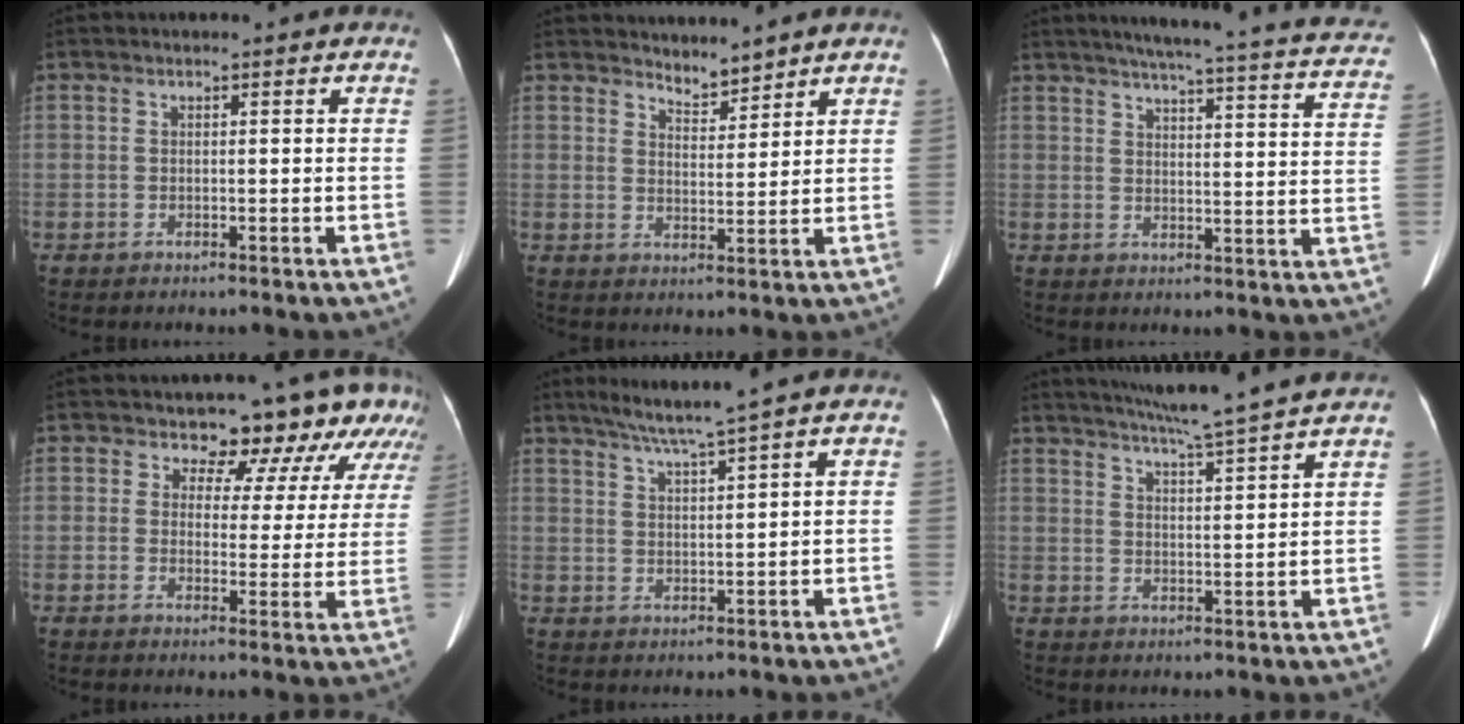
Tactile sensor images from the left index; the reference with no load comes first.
{"total": 3.3, "force": [3.2, 0.6, 0.3], "torque": [-0.008, 0.001, 0.057]}
{"total": 26.4, "force": [23.2, 2.2, 12.5], "torque": [-0.167, -0.037, 0.260]}
{"total": 12.2, "force": [9.8, 5.2, 5.0], "torque": [-0.039, -0.004, 0.085]}
{"total": 6.1, "force": [4.8, -1.7, 3.4], "torque": [-0.061, -0.004, 0.088]}
{"total": 11.8, "force": [10.5, -1.7, 5.2], "torque": [-0.089, -0.004, 0.148]}